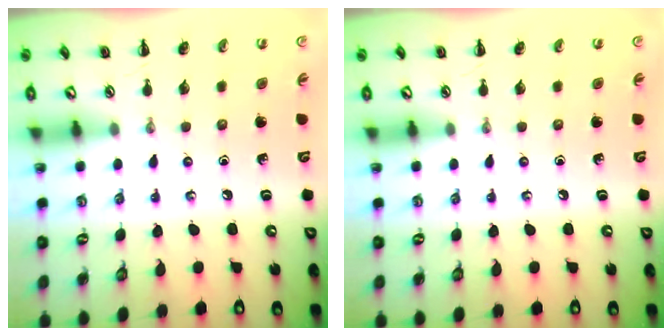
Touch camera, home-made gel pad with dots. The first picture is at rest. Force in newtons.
{"total": 0.0}